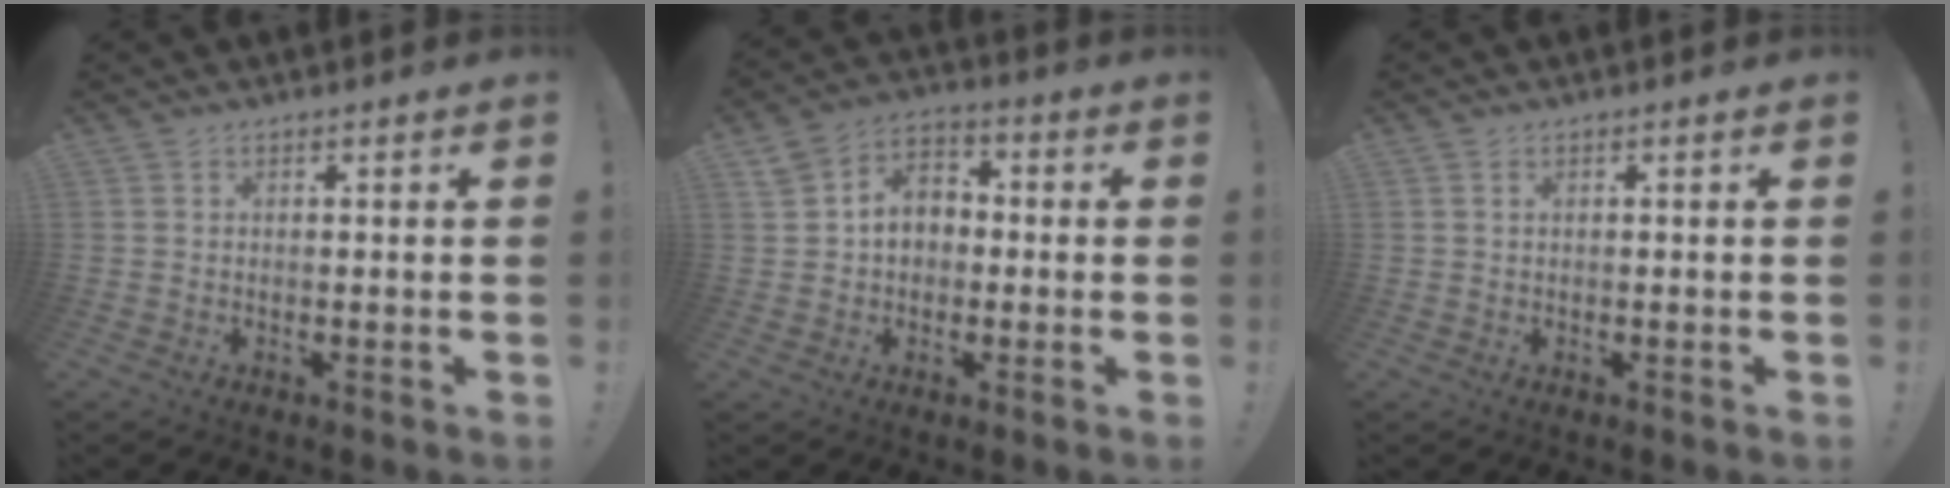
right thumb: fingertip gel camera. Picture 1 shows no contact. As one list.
[{"total": 8.8, "force": [0.5, 7.6, 4.4], "torque": [-0.070, 0.011, 0.018]}, {"total": 0.7, "force": [0.3, 0.2, 0.5], "torque": [-0.006, 0.000, 0.005]}]